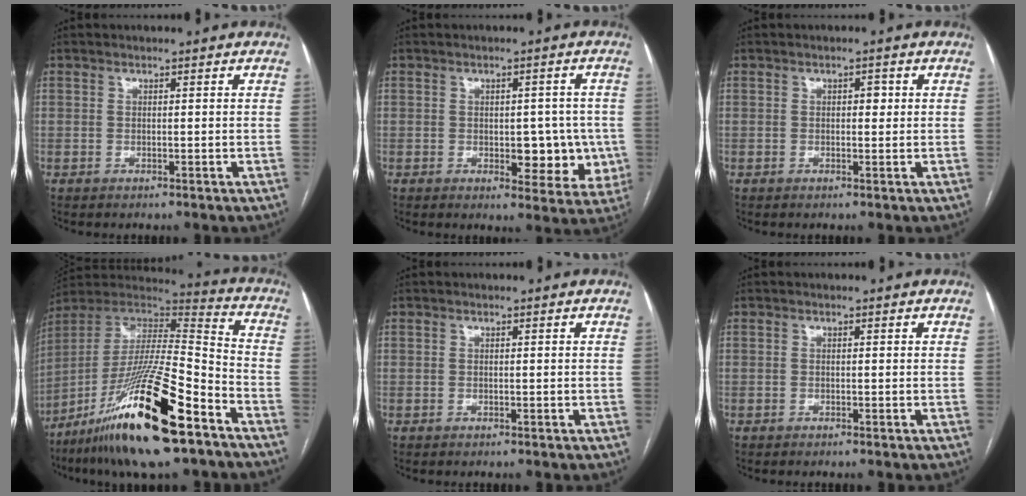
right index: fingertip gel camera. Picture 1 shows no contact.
{"total": 7.5, "force": [-0.9, 4.1, 6.2], "torque": [-0.054, 0.010, -0.002]}
{"total": 1.4, "force": [0.2, 0.7, 1.1], "torque": [-0.013, 0.003, 0.001]}
{"total": 25.4, "force": [-14.7, 3.3, 20.5], "torque": [-0.385, -0.036, -0.264]}
{"total": 0.0}
{"total": 0.0}